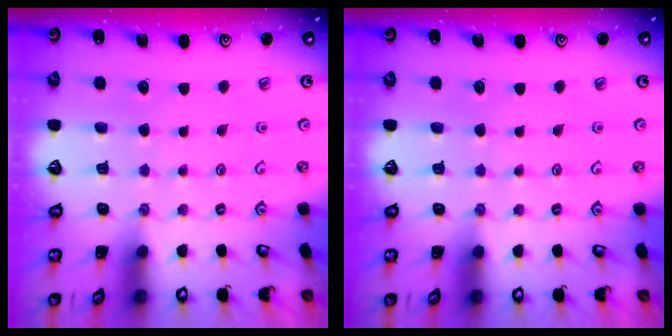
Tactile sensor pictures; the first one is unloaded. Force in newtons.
{"total": 0.0}